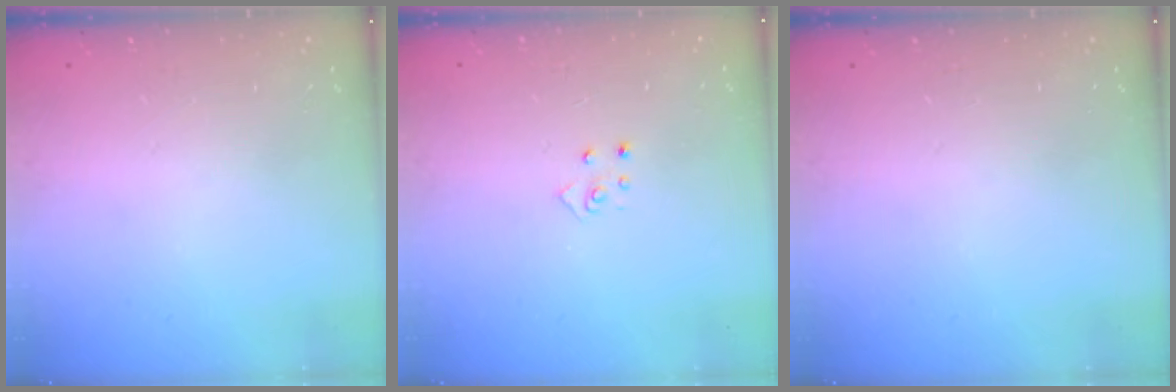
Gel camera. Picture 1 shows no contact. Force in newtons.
{"total": 4.2, "press": 4.2, "slide": 0.3}
{"total": 0.0}